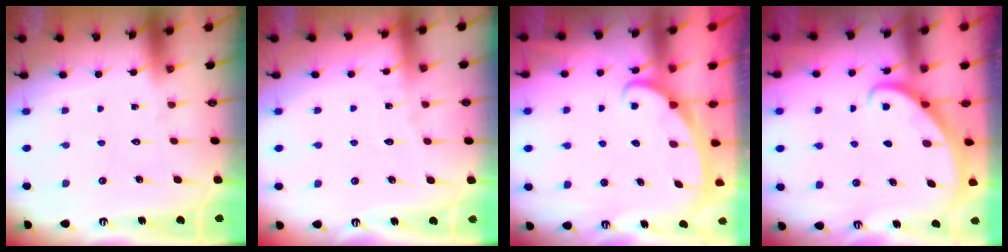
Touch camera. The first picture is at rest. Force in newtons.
{"total": 2.3, "press": 2.3, "slide": 0.3}
{"total": 2.4, "press": 2.4, "slide": 0.3}
{"total": 2.9, "press": 2.9, "slide": 0.2}